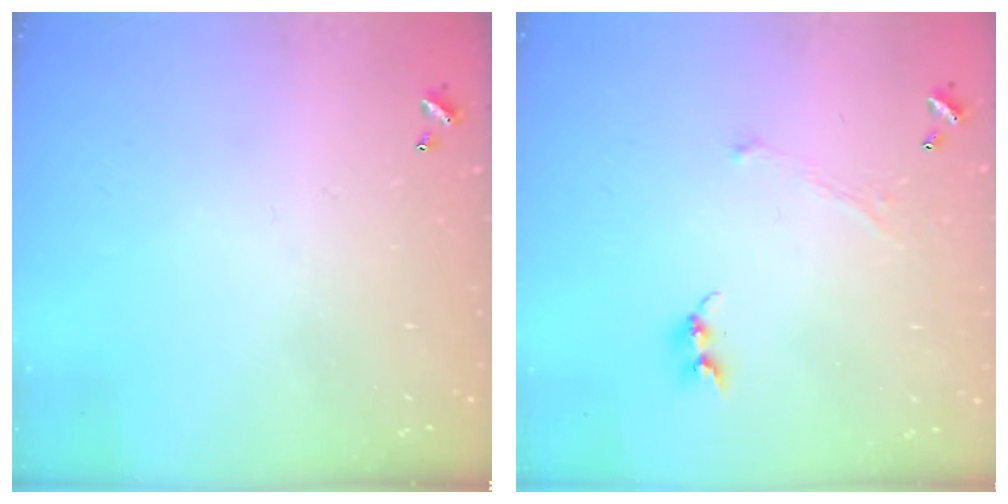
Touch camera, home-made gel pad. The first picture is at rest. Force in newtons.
{"total": 0.8, "press": 0.7, "slide": 0.3}